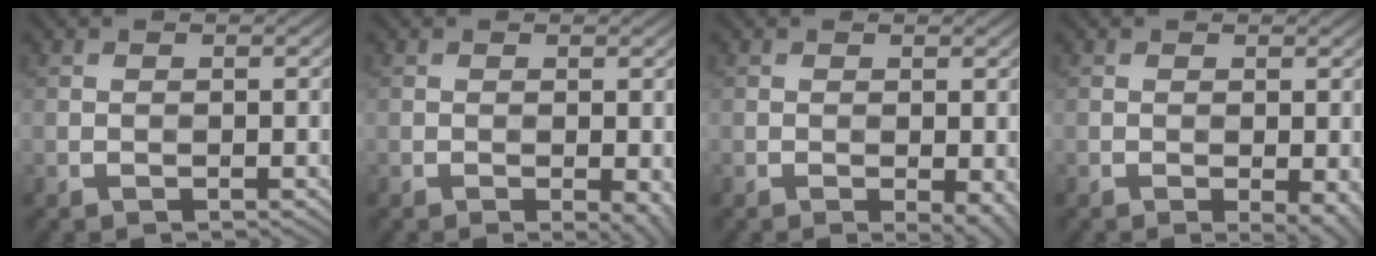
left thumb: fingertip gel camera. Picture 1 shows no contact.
{"total": 2.3, "force": [-0.6, 0.8, 2.1], "torque": [-0.027, -0.008, -0.005]}
{"total": 2.8, "force": [-0.7, 1.1, 2.5], "torque": [-0.032, -0.007, -0.007]}
{"total": 2.9, "force": [-0.8, 1.1, 2.5], "torque": [-0.033, -0.007, -0.008]}